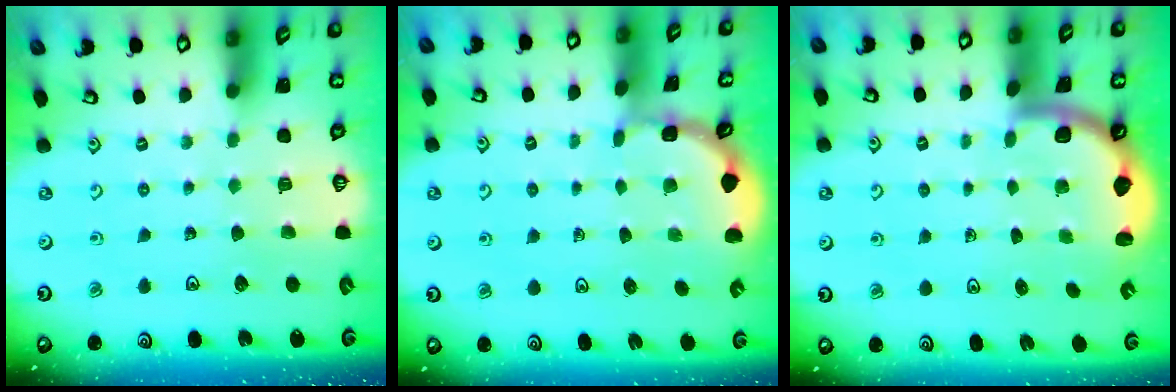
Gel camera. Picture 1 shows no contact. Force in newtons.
{"total": 1.7, "press": 1.7, "slide": 0.1}
{"total": 1.7, "press": 1.7, "slide": 0.1}